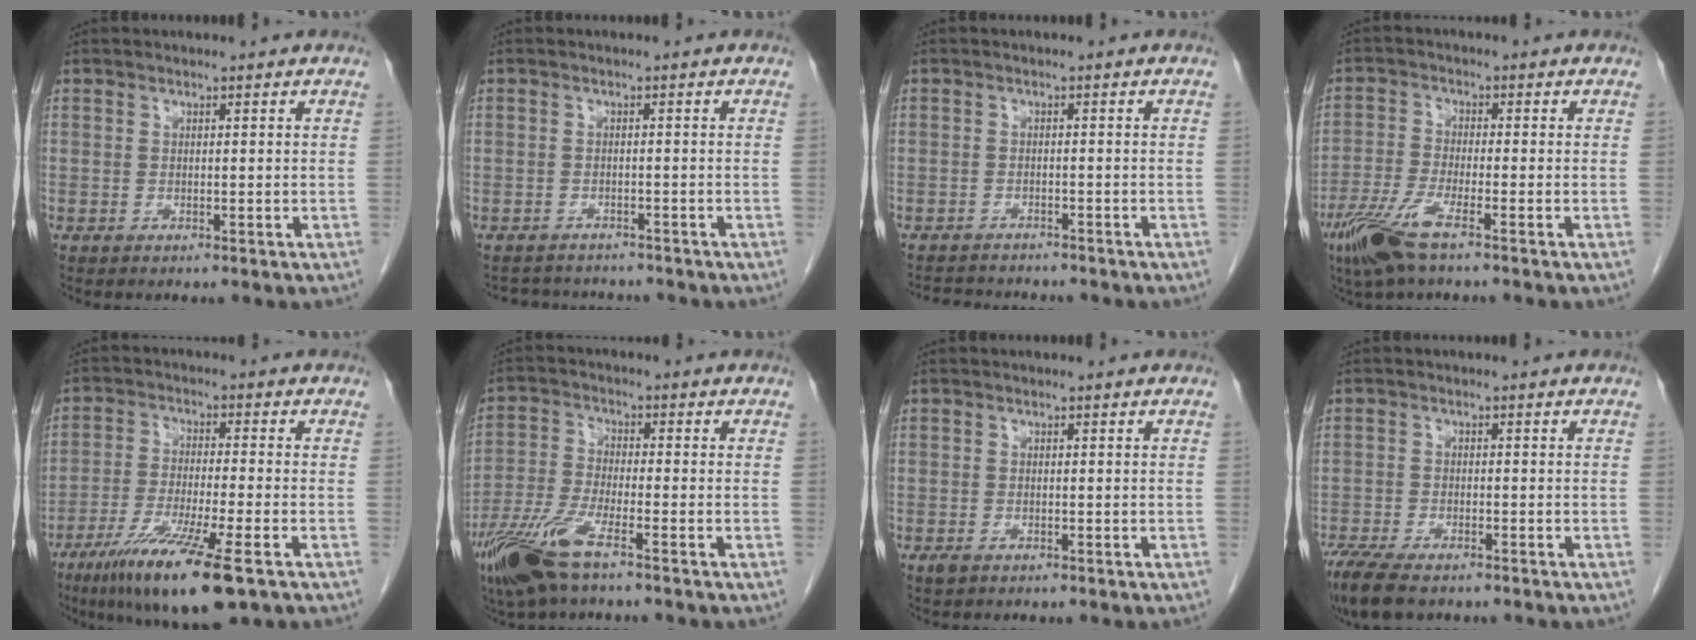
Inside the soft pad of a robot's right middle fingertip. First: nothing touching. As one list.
[{"total": 5.5, "force": [-5.3, 1.6, 0.6], "torque": [-0.008, 0.004, -0.071]}, {"total": 6.6, "force": [-6.2, 1.5, 1.8], "torque": [-0.026, -0.002, -0.087]}, {"total": 7.2, "force": [-4.5, 0.8, 5.5], "torque": [-0.124, -0.015, -0.091]}, {"total": 13.1, "force": [-7.5, 0.7, 10.8], "torque": [-0.203, -0.038, -0.129]}, {"total": 9.7, "force": [-6.1, 1.8, 7.3], "torque": [-0.163, -0.020, -0.119]}, {"total": 1.2, "force": [-0.7, 0.7, 0.7], "torque": [-0.015, 0.000, -0.008]}, {"total": 8.4, "force": [-6.3, 2.9, 4.6], "torque": [-0.085, -0.015, -0.103]}]